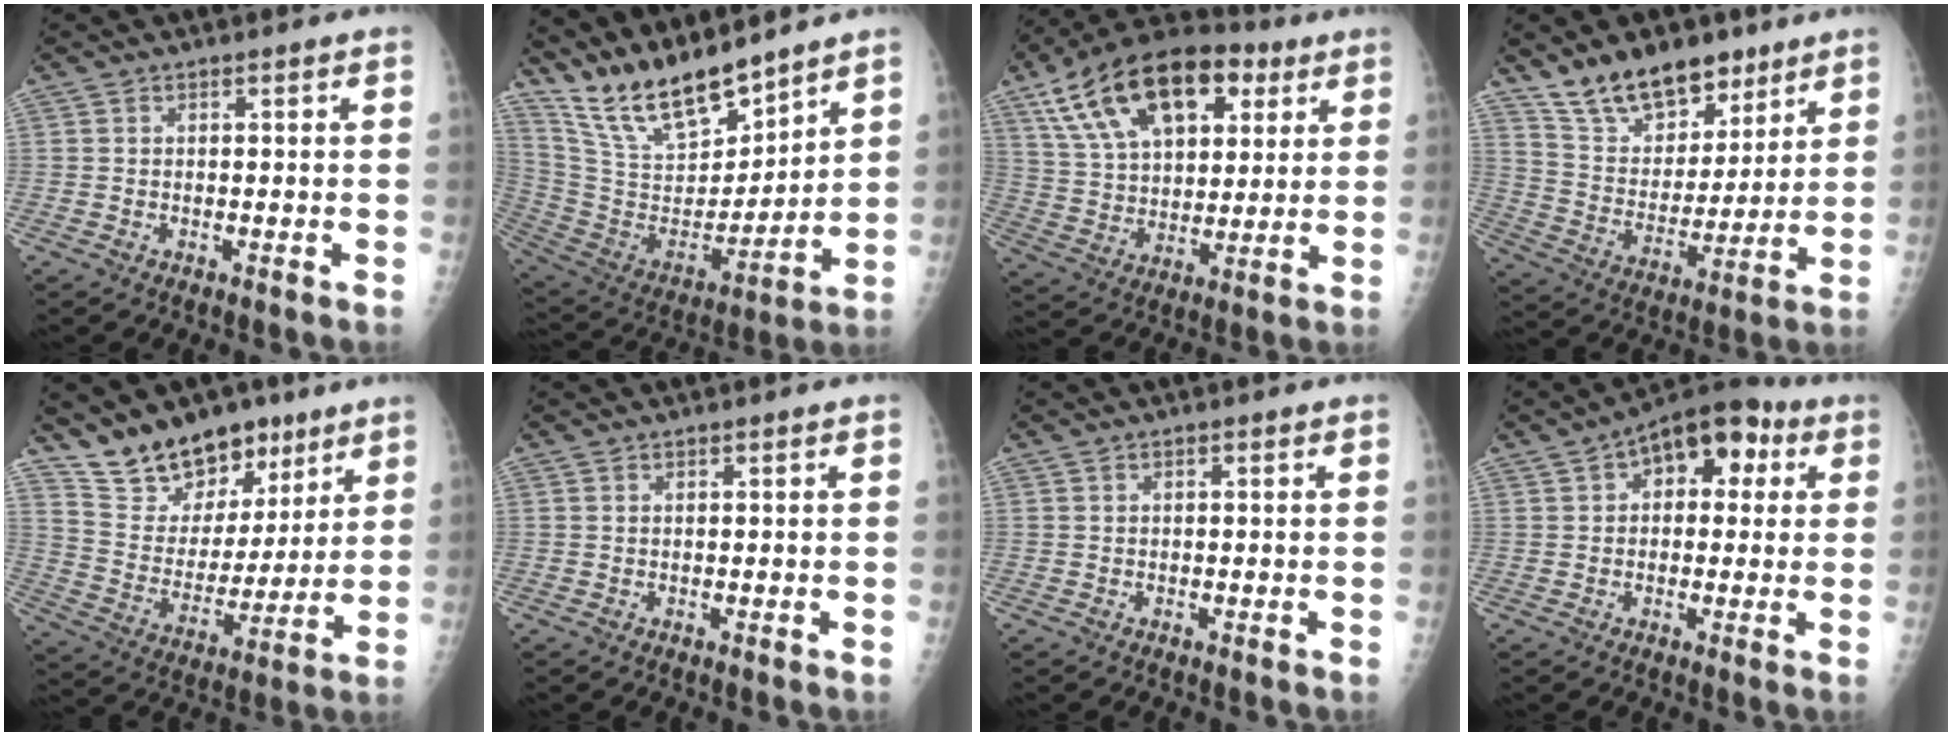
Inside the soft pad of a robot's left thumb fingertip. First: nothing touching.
{"total": 17.3, "force": [14.9, 4.6, 7.6], "torque": [-0.113, -0.081, 0.293]}
{"total": 23.5, "force": [10.8, 13.2, 16.3], "torque": [-0.263, 0.001, 0.184]}
{"total": 15.2, "force": [11.3, 8.3, 5.8], "torque": [-0.047, -0.070, 0.207]}
{"total": 15.2, "force": [11.4, 8.7, 5.0], "torque": [-0.034, -0.074, 0.208]}
{"total": 0.0}
{"total": 0.0}
{"total": 12.0, "force": [4.0, 7.2, 8.7], "torque": [-0.079, 0.024, 0.049]}